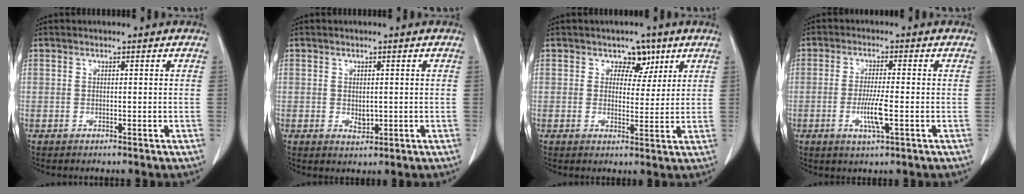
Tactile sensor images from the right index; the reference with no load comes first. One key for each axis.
{"total": 1.9, "fx": -0.1, "fy": 1.2, "fz": 1.5, "tx": -0.024, "ty": -0.004, "tz": 0.005}
{"total": 4.1, "fx": 2.3, "fy": 3.0, "fz": 1.7, "tx": -0.013, "ty": 0.004, "tz": 0.032}
{"total": 5.2, "fx": -1.4, "fy": 0.3, "fz": 4.9, "tx": -0.098, "ty": -0.010, "tz": -0.025}